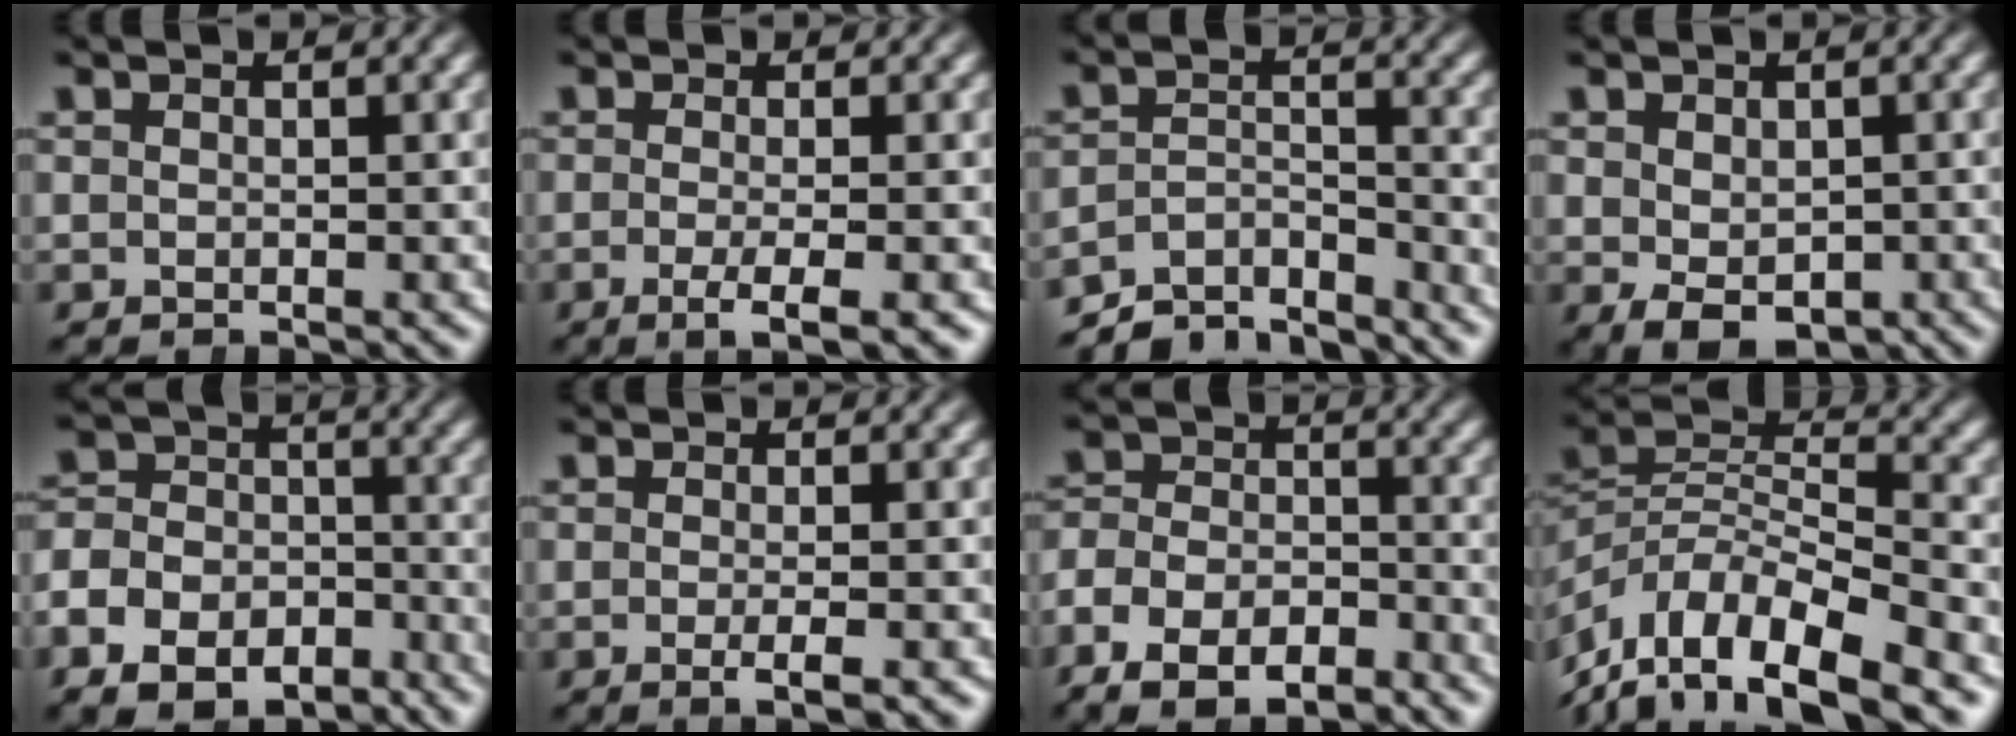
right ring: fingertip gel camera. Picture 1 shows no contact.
{"total": 4.3, "force": [-2.6, 1.0, 3.3], "torque": [-0.064, -0.025, -0.032]}
{"total": 7.2, "force": [-6.2, 2.6, 2.5], "torque": [-0.041, -0.027, -0.100]}
{"total": 4.1, "force": [-2.1, 2.4, 2.7], "torque": [-0.055, -0.036, -0.006]}
{"total": 10.7, "force": [-4.4, 8.9, 4.1], "torque": [-0.083, -0.039, -0.079]}
{"total": 2.7, "force": [-1.6, 0.4, 2.1], "torque": [-0.043, -0.012, -0.022]}
{"total": 8.1, "force": [-4.6, 5.6, 3.5], "torque": [-0.065, -0.026, -0.076]}
{"total": 11.5, "force": [-3.1, 8.1, 7.4], "torque": [-0.158, -0.037, -0.043]}